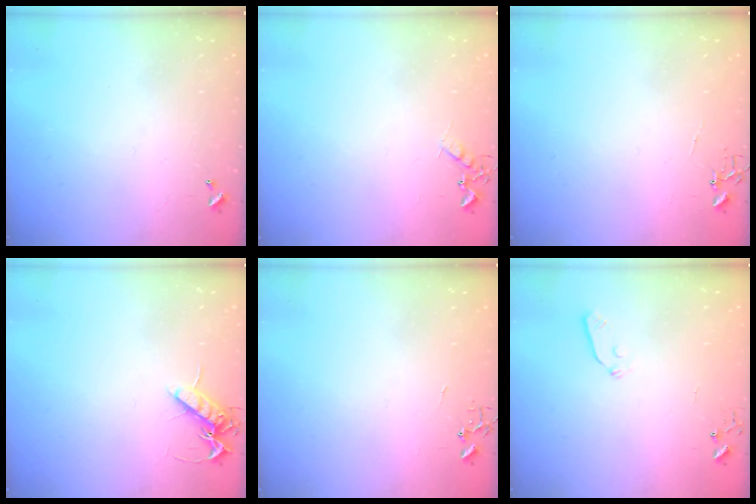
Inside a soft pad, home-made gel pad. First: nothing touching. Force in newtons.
{"total": 5.8, "press": 5.7, "slide": 0.6}
{"total": 4.3, "press": 4.3, "slide": 0.3}
{"total": 9.3, "press": 9.2, "slide": 1.3}
{"total": 0.0}
{"total": 3.7, "press": 3.7, "slide": 0.4}